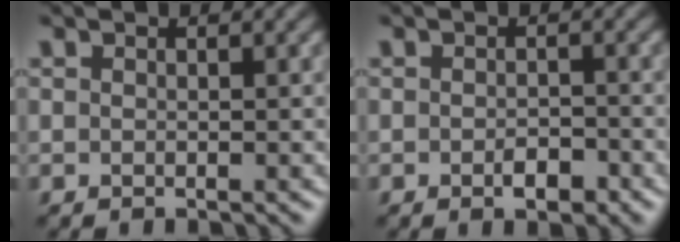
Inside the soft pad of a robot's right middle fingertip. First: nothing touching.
{"total": 2.0, "force": [-0.9, 0.9, 1.5], "torque": [-0.023, -0.001, -0.015]}